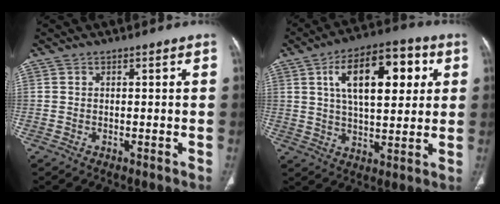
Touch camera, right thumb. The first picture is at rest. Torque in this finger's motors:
{"motor_torque": [0.24, 2.12, 1.25, 0.02, 0.38]}